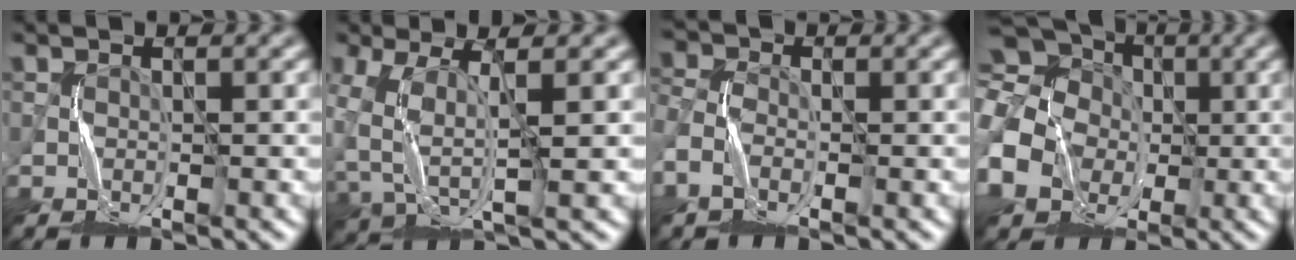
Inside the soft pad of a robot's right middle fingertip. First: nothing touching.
{"total": 5.2, "force": [-0.3, 2.6, 4.4], "torque": [-0.112, -0.003, -0.002]}
{"total": 3.9, "force": [-1.7, 2.9, 2.1], "torque": [-0.066, -0.002, -0.034]}
{"total": 14.8, "force": [-1.6, 12.8, 7.1], "torque": [-0.202, 0.007, -0.057]}